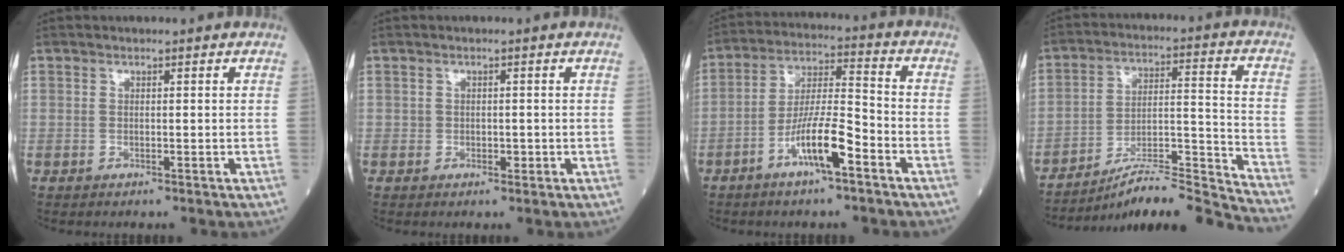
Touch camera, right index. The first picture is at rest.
{"total": 1.2, "force": [-0.2, 1.0, 0.7], "torque": [-0.008, 0.003, 0.002]}
{"total": 9.4, "force": [-4.8, 1.2, 8.0], "torque": [-0.156, 0.004, -0.086]}
{"total": 16.6, "force": [-15.7, -2.1, 4.7], "torque": [-0.065, 0.025, -0.256]}